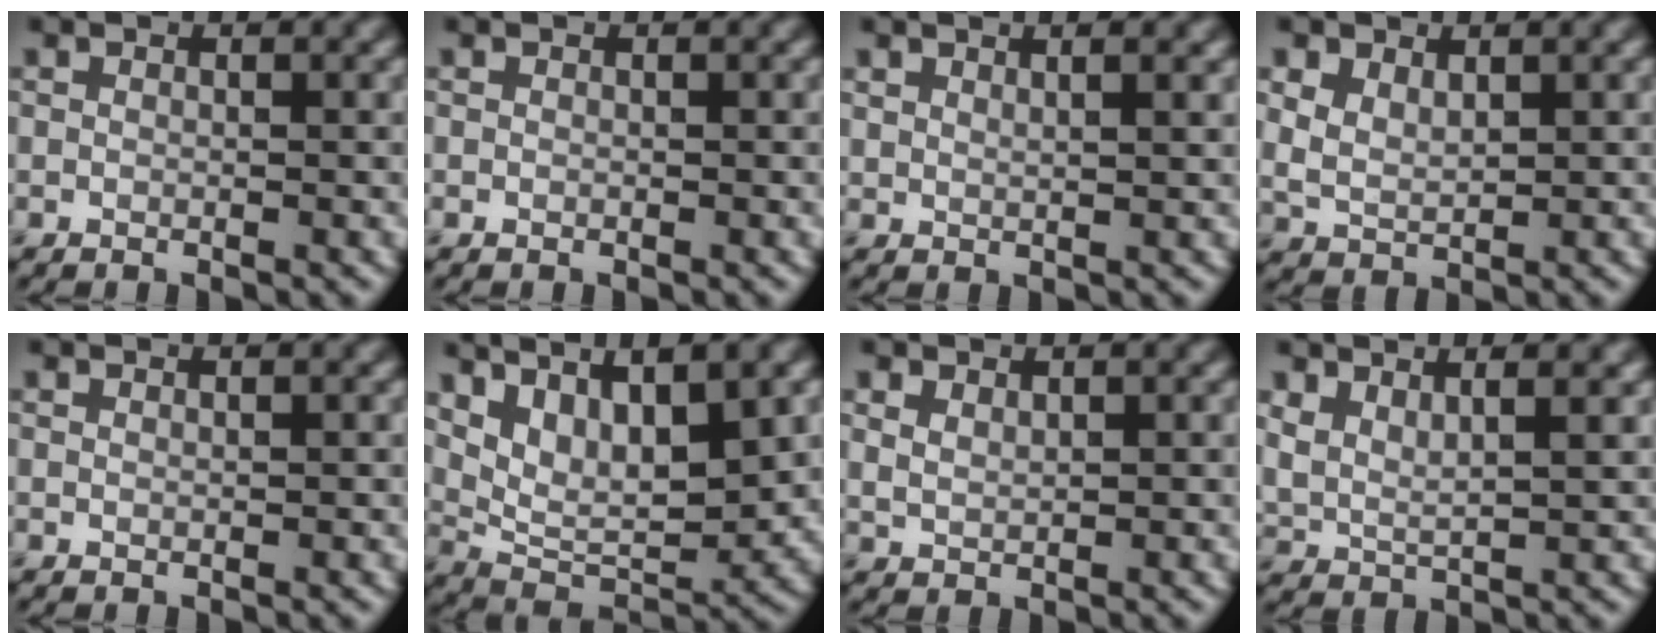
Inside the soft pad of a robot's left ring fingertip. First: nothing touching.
{"total": 0.0}
{"total": 1.6, "force": [1.3, 0.6, 0.8], "torque": [-0.007, 0.002, 0.018]}
{"total": 2.8, "force": [1.5, 1.8, 1.6], "torque": [-0.042, -0.004, 0.032]}
{"total": 0.0}
{"total": 7.9, "force": [3.4, 3.5, 6.2], "torque": [-0.113, -0.012, 0.068]}
{"total": 1.3, "force": [1.0, 0.7, 0.6], "torque": [-0.017, -0.002, 0.024]}
{"total": 3.3, "force": [2.3, 1.1, 2.1], "torque": [-0.036, 0.001, 0.046]}